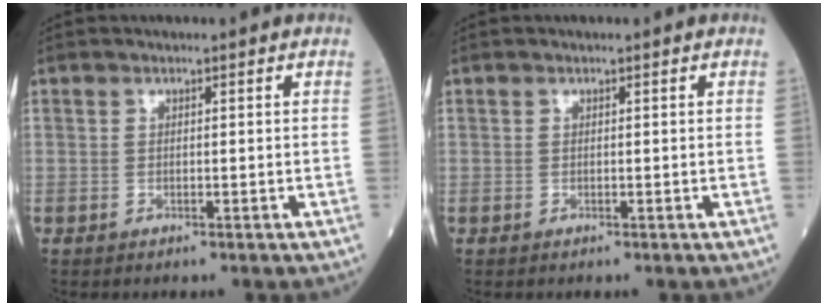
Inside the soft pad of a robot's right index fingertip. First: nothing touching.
{"total": 0.0}